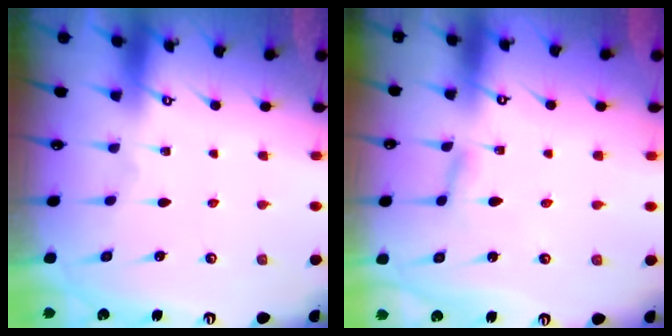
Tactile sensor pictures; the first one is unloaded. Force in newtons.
{"total": 1.8, "press": 1.7, "slide": 0.1}